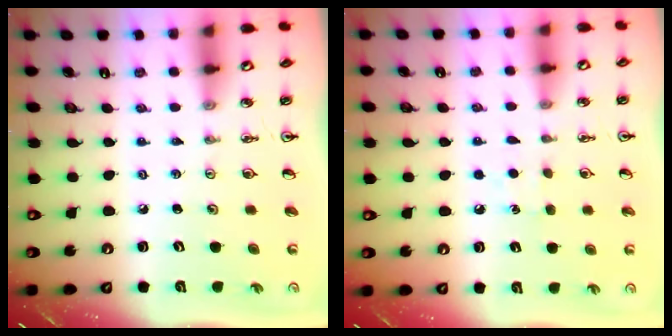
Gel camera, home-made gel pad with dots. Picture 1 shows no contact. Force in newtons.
{"total": 5.1, "press": 5.1, "slide": 0.6}